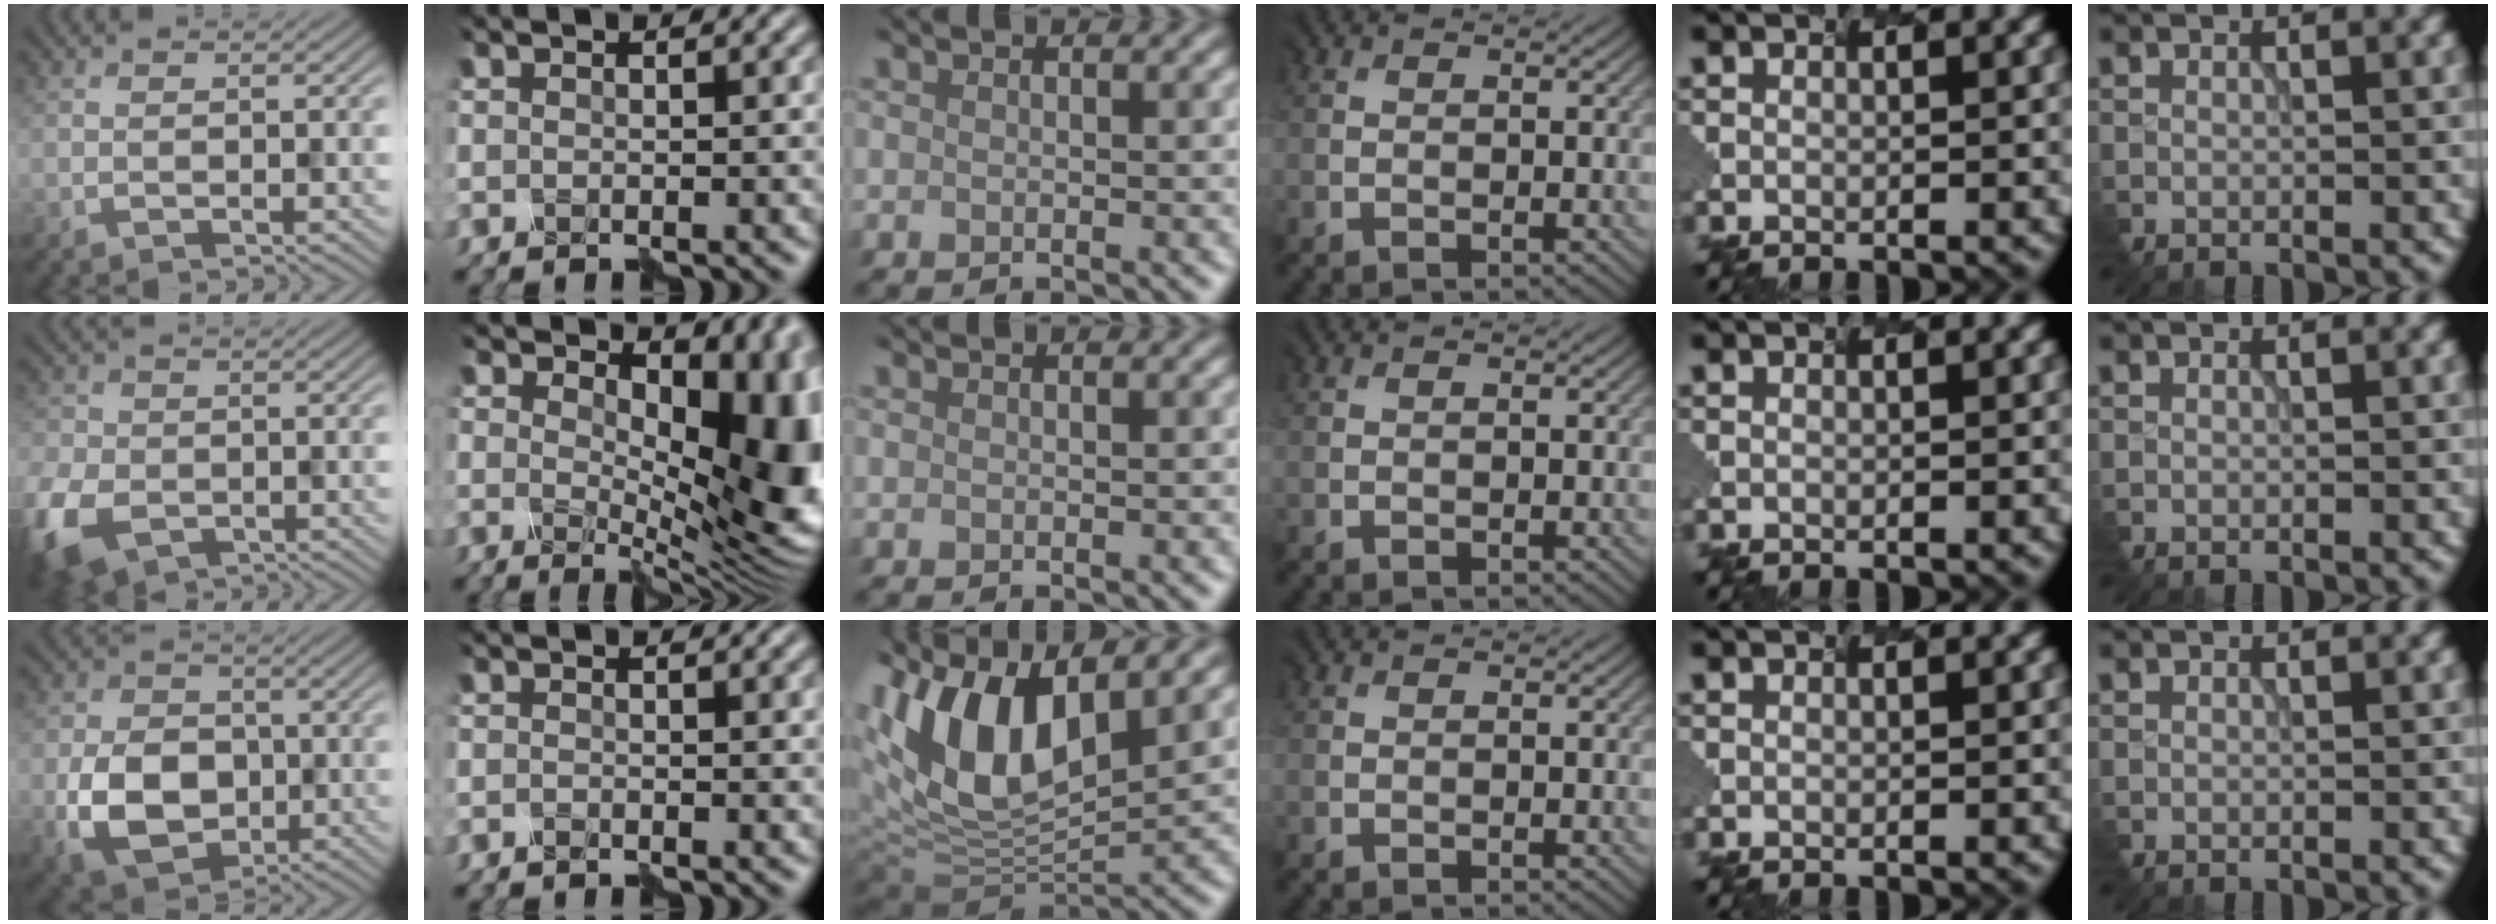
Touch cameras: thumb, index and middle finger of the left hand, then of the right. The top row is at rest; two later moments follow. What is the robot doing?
{"motion": "disassemble", "object": "velcro strap"}